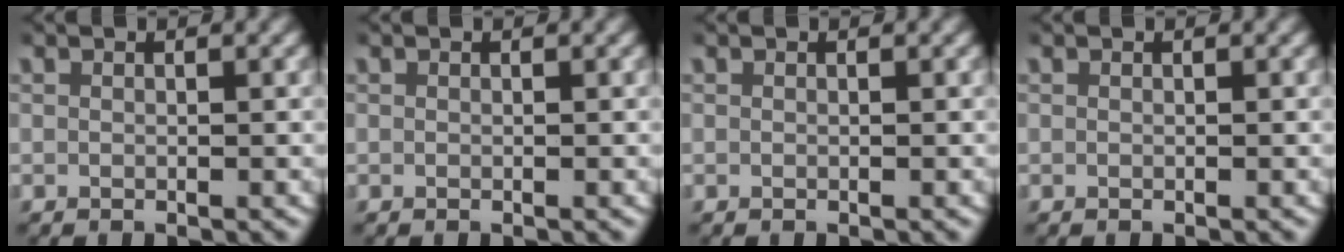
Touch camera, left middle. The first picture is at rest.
{"total": 0.0}
{"total": 0.0}
{"total": 0.0}